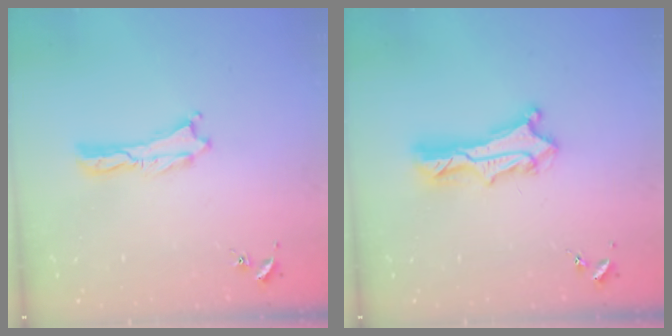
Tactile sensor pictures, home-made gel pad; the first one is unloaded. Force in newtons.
{"total": 4.7, "press": 4.6, "slide": 0.3}